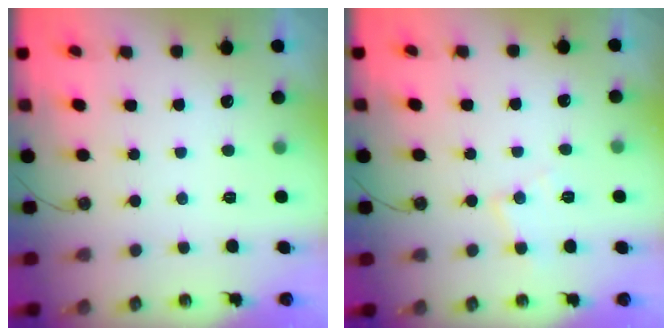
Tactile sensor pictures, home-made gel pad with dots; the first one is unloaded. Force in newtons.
{"total": 6.4, "press": 6.4, "slide": 0.3}